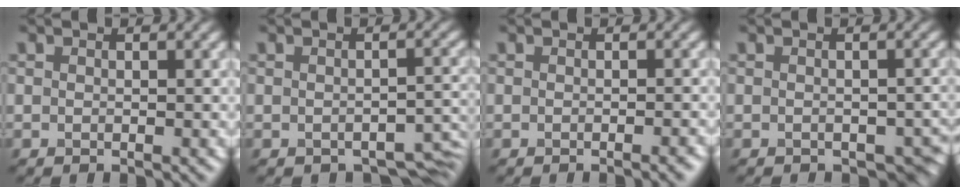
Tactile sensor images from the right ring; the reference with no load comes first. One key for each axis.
{"total": 2.8, "fx": -2.0, "fy": 1.2, "fz": 1.5, "tx": -0.012, "ty": -0.010, "tz": -0.018}
{"total": 1.2, "fx": -0.7, "fy": 0.3, "fz": 0.9, "tx": -0.006, "ty": 0.000, "tz": -0.013}
{"total": 2.5, "fx": -1.4, "fy": 1.4, "fz": 1.4, "tx": -0.012, "ty": -0.015, "tz": -0.010}